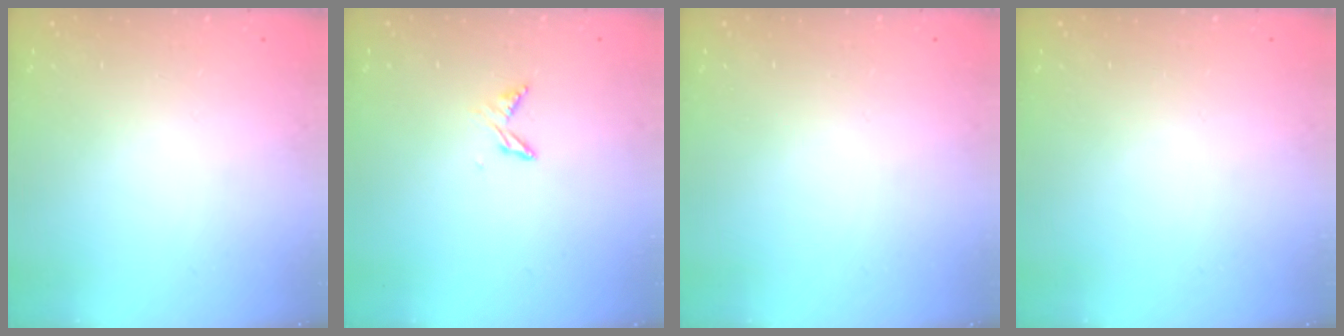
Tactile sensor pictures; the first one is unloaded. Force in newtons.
{"total": 4.7, "press": 4.6, "slide": 0.6}
{"total": 0.0}
{"total": 0.0}